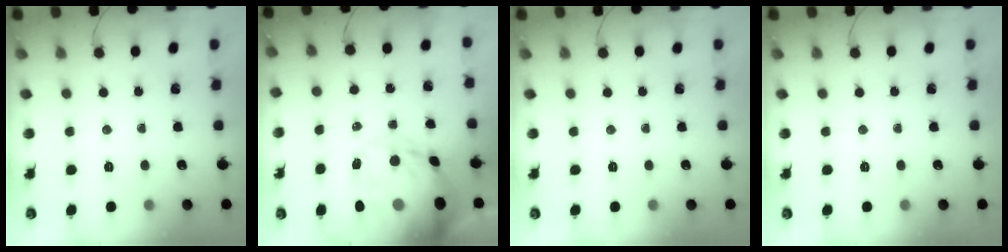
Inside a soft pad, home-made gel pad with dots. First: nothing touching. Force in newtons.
{"total": 22.2, "press": 21.4, "slide": 5.9}
{"total": 0.0}
{"total": 0.0}